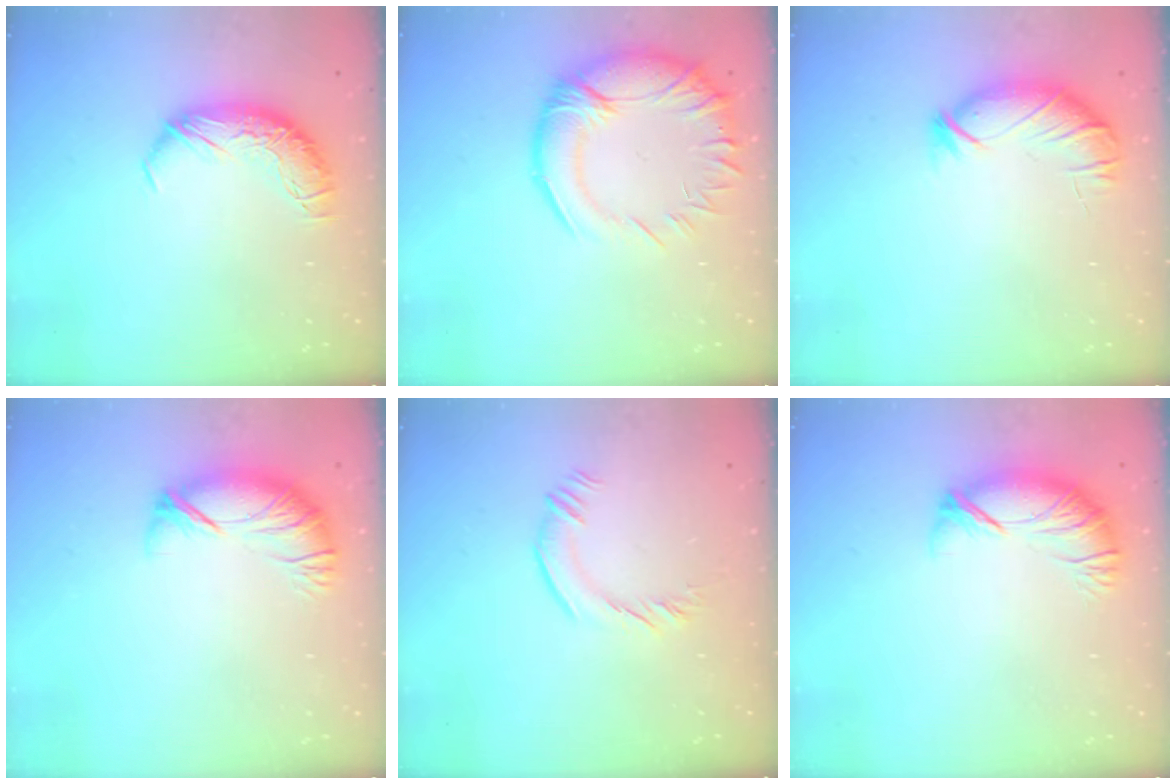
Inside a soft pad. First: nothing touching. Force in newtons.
{"total": 7.5, "press": 6.3, "slide": 4.0}
{"total": 3.7, "press": 3.6, "slide": 0.8}
{"total": 3.7, "press": 3.1, "slide": 2.0}
{"total": 2.5, "press": 2.3, "slide": 0.9}
{"total": 3.9, "press": 3.3, "slide": 2.0}